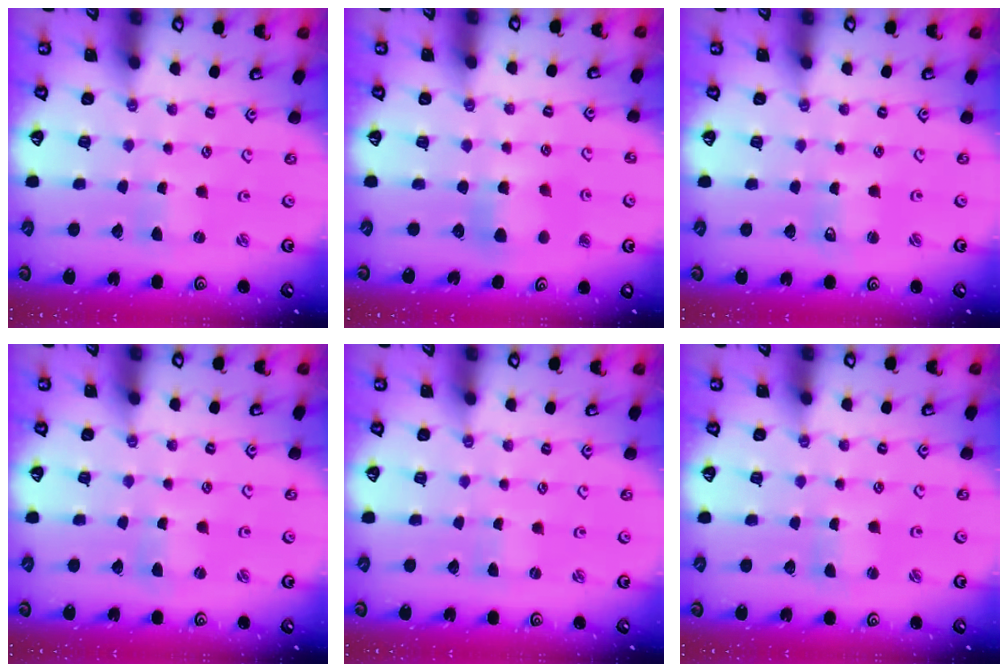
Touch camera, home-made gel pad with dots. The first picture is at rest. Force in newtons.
{"total": 5.9, "press": 5.9, "slide": 0.3}
{"total": 2.3, "press": 2.3, "slide": 0.3}
{"total": 1.8, "press": 1.8, "slide": 0.2}
{"total": 0.0}
{"total": 1.2, "press": 1.2, "slide": 0.3}